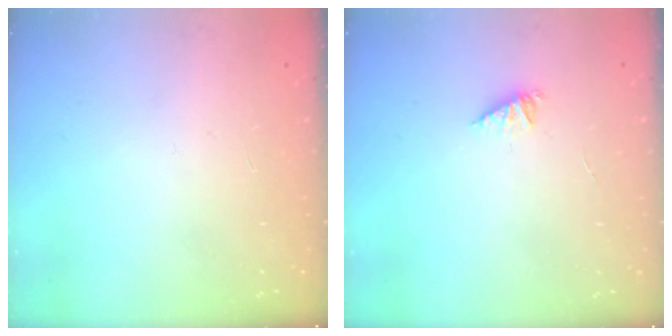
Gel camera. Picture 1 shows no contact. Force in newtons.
{"total": 2.1, "press": 2.0, "slide": 0.4}